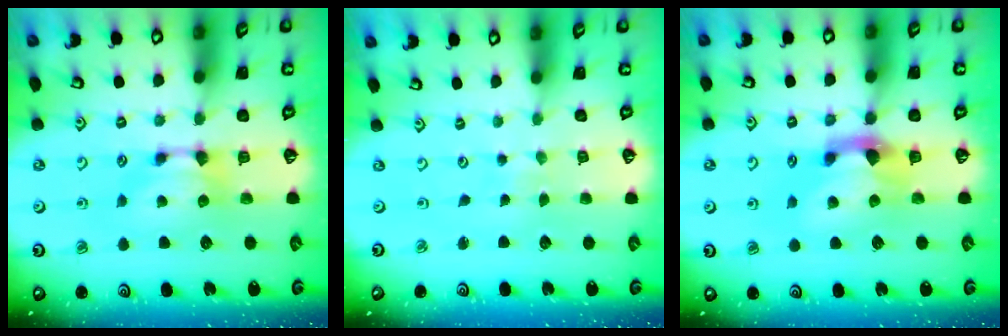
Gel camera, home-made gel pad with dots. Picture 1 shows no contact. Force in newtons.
{"total": 5.6, "press": 5.6, "slide": 0.2}
{"total": 2.9, "press": 2.6, "slide": 1.5}